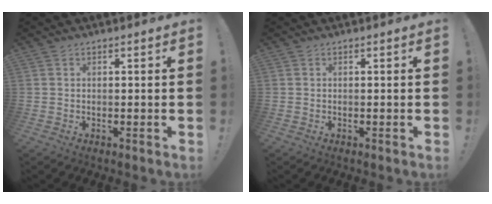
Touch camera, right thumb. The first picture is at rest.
{"total": 0.0}